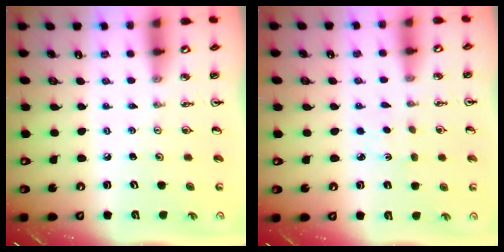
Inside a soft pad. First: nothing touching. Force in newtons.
{"total": 1.3, "press": 1.3, "slide": 0.3}